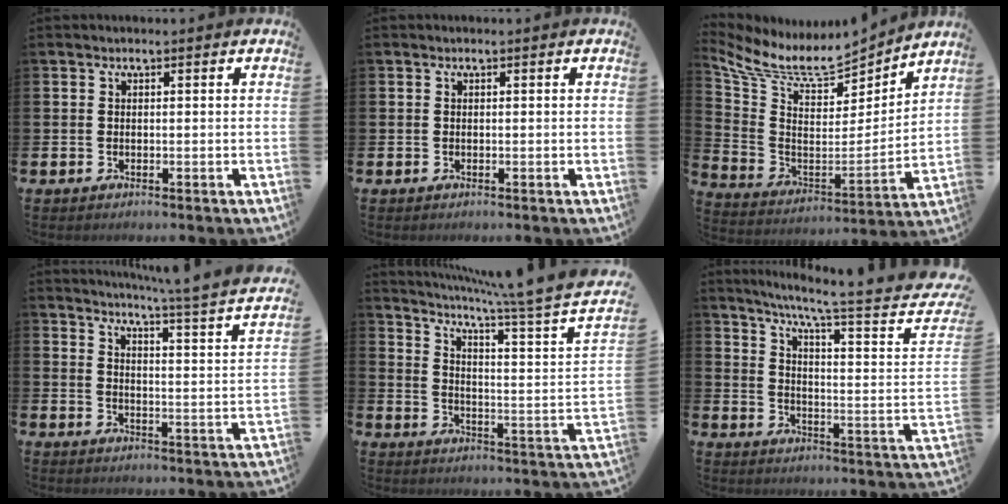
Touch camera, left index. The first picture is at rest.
{"total": 0.0}
{"total": 9.5, "force": [8.5, 2.8, 3.3], "torque": [-0.106, -0.064, 0.142]}
{"total": 4.3, "force": [3.8, -0.8, 2.0], "torque": [-0.043, -0.044, 0.052]}
{"total": 5.8, "force": [4.9, -0.6, 3.1], "torque": [-0.064, -0.058, 0.070]}
{"total": 5.7, "force": [4.4, -0.1, 3.7], "torque": [-0.072, -0.058, 0.061]}